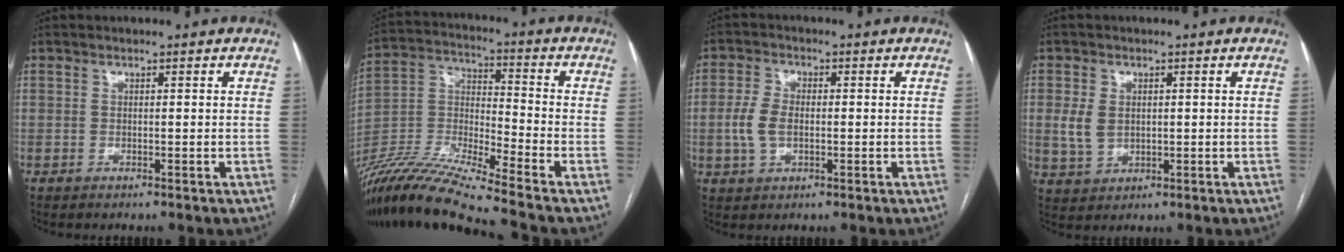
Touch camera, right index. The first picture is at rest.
{"total": 16.4, "force": [-14.4, -1.7, 7.6], "torque": [-0.152, -0.005, -0.273]}
{"total": 5.3, "force": [-0.6, 3.1, 4.2], "torque": [-0.106, 0.010, -0.011]}
{"total": 4.5, "force": [0.5, 3.3, 3.0], "torque": [-0.069, 0.007, 0.018]}